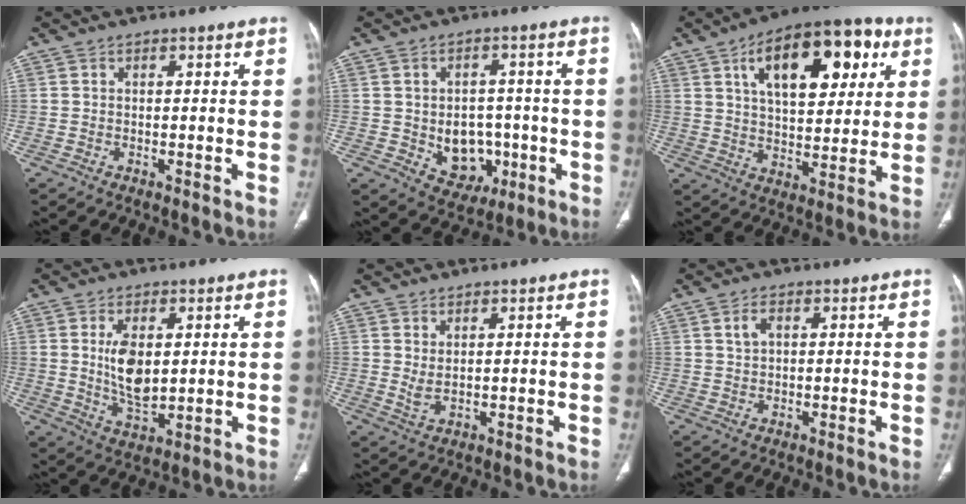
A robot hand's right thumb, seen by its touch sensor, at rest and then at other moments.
{"total": 9.4, "force": [-1.9, 7.5, 5.4], "torque": [-0.037, 0.014, -0.009]}
{"total": 21.6, "force": [8.2, 10.8, 16.8], "torque": [-0.213, -0.003, 0.124]}
{"total": 8.6, "force": [1.4, 4.5, 7.2], "torque": [-0.121, -0.018, 0.036]}
{"total": 2.5, "force": [0.9, 1.0, 2.2], "torque": [-0.045, -0.010, 0.025]}
{"total": 2.7, "force": [1.0, 1.7, 1.9], "torque": [-0.033, 0.002, 0.022]}